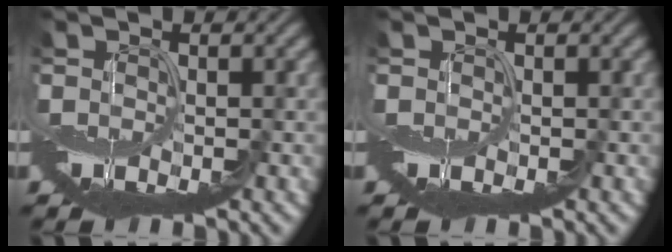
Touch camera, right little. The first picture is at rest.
{"total": 0.0}